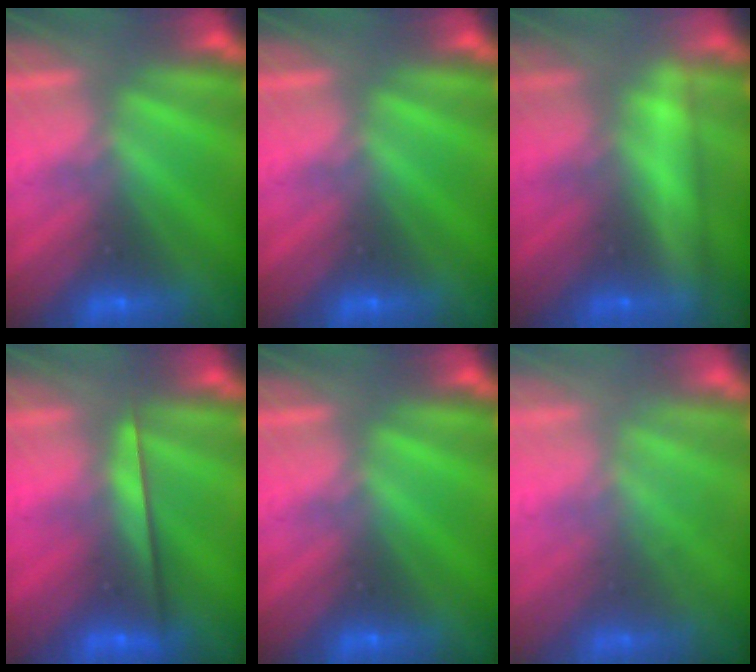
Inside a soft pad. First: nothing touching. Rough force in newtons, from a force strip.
{"total": 0.0}
{"total": 2.4}
{"total": 2.2}
{"total": 0.0}
{"total": 2.2}